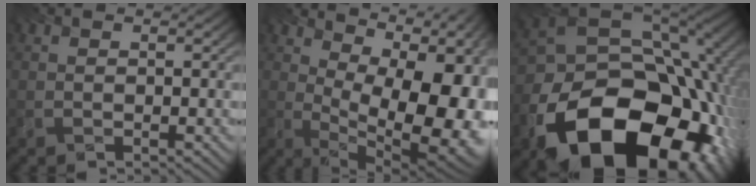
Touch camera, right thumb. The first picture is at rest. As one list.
[{"total": 15.7, "force": [2.2, 7.5, 13.6], "torque": [-0.159, 0.017, 0.056]}, {"total": 22.5, "force": [-11.8, 14.9, 12.0], "torque": [-0.245, -0.087, -0.166]}]